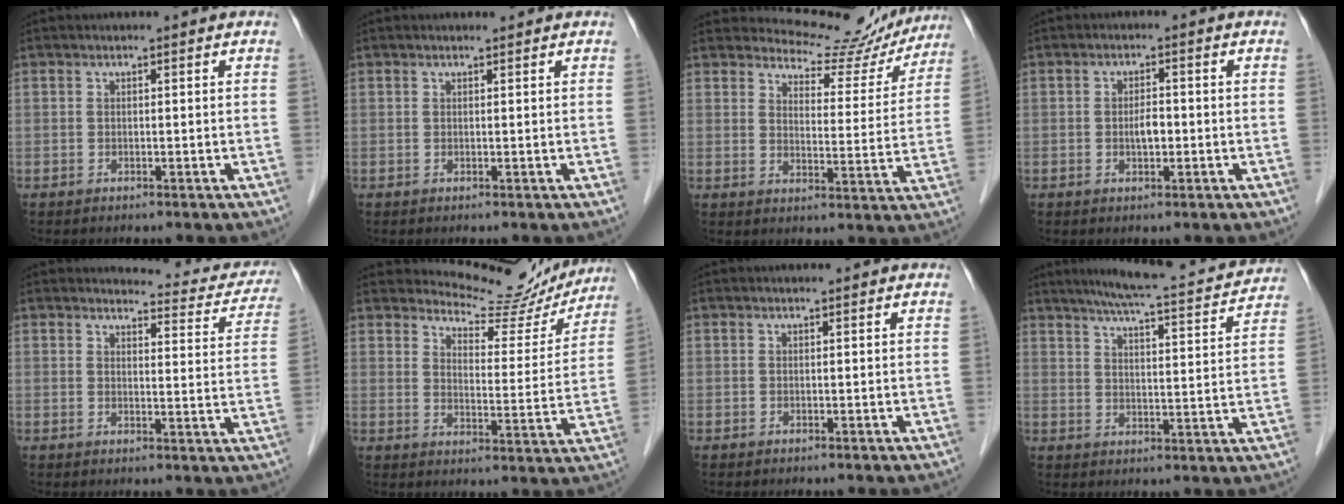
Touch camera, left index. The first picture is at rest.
{"total": 0.8, "force": [0.7, 0.1, 0.1], "torque": [-0.008, 0.001, 0.013]}
{"total": 12.3, "force": [11.8, 3.3, 1.2], "torque": [-0.007, -0.020, 0.137]}
{"total": 2.4, "force": [-0.6, 1.0, 2.1], "torque": [-0.038, 0.000, -0.008]}
{"total": 11.0, "force": [10.7, 2.4, 1.2], "torque": [0.013, -0.041, 0.098]}
{"total": 13.7, "force": [13.3, 2.9, 1.8], "torque": [-0.018, -0.034, 0.161]}
{"total": 1.0, "force": [0.9, 0.1, 0.3], "torque": [-0.005, 0.010, 0.014]}
{"total": 16.8, "force": [15.2, 1.7, 7.0], "torque": [-0.107, 0.002, 0.199]}